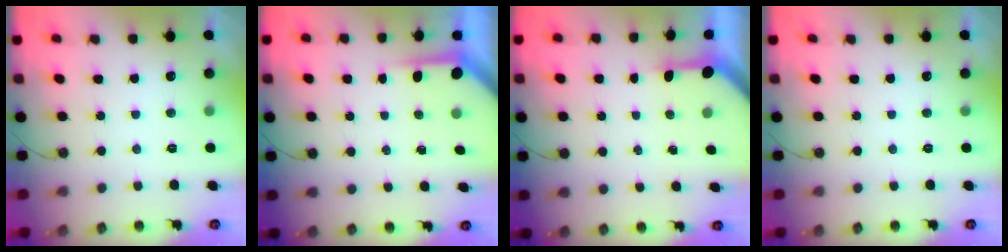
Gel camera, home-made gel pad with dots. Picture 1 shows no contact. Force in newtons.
{"total": 3.9, "press": 3.8, "slide": 0.4}
{"total": 3.2, "press": 3.2, "slide": 0.2}
{"total": 0.0}